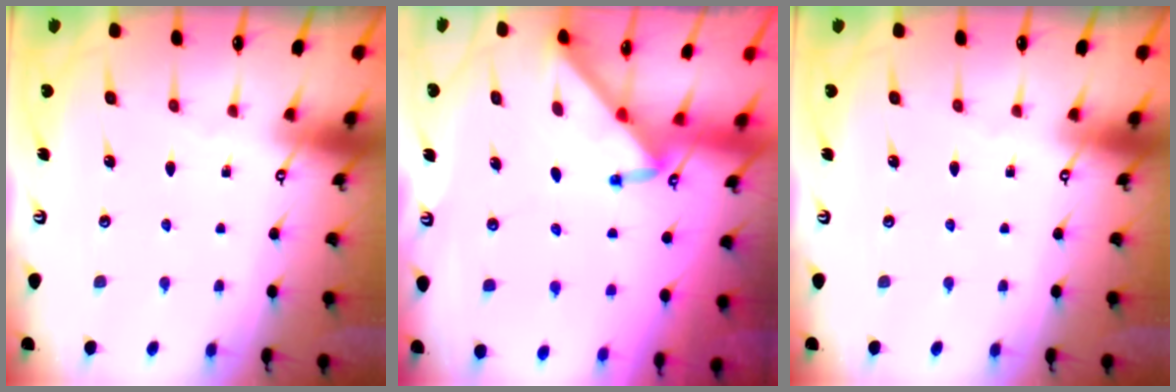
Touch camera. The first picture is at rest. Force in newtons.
{"total": 2.9, "press": 2.9, "slide": 0.2}
{"total": 0.0}